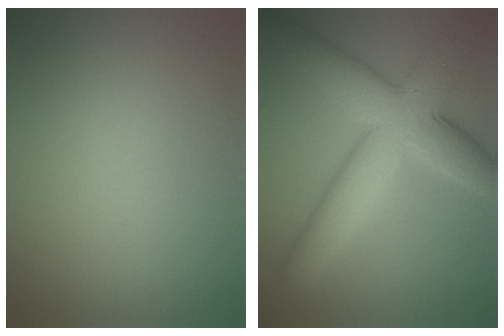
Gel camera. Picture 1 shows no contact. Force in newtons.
{"total": 9.0, "press": 9.0, "slide": 0.0}